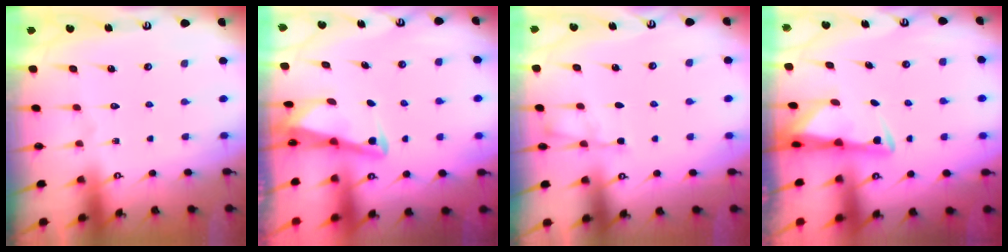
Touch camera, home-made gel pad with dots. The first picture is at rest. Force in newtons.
{"total": 3.0, "press": 2.9, "slide": 0.4}
{"total": 4.0, "press": 4.0, "slide": 0.6}
{"total": 3.0, "press": 3.0, "slide": 0.5}